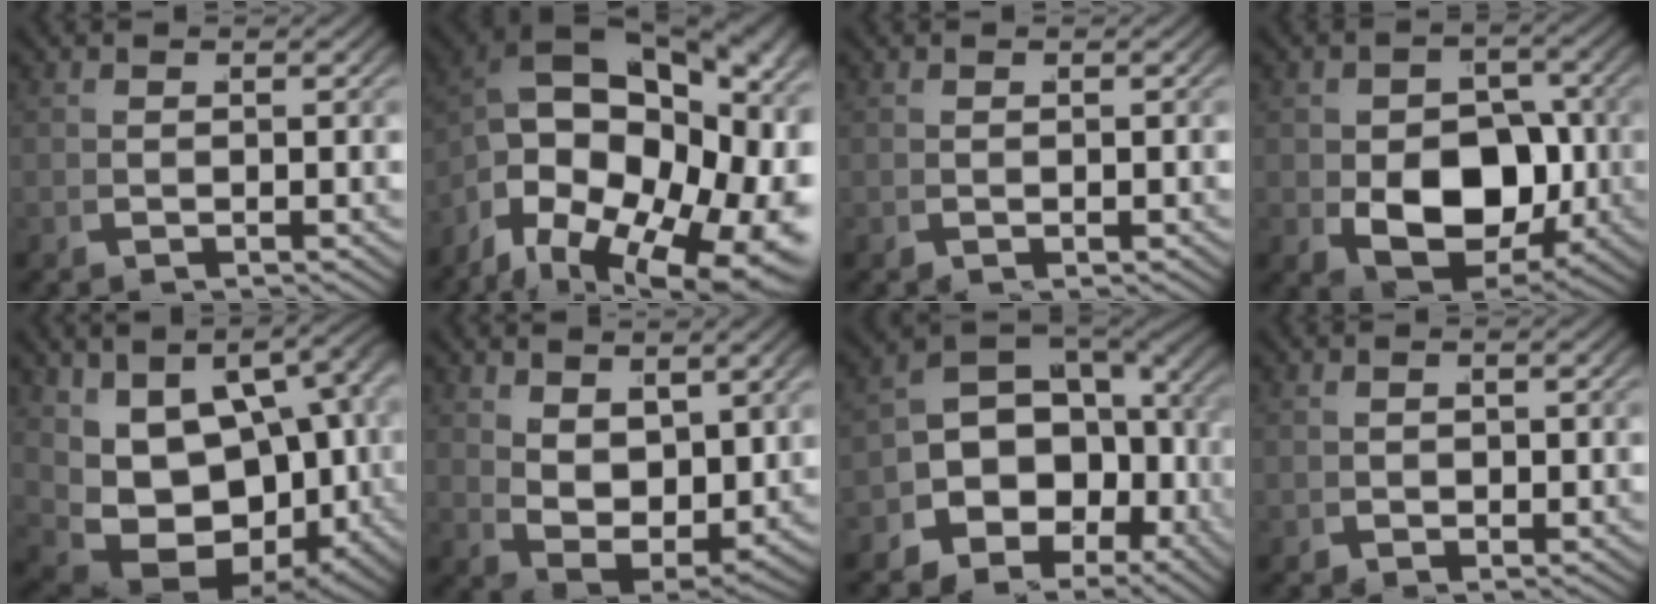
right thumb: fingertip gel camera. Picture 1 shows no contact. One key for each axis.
{"total": 20.2, "fx": -1.1, "fy": 13.6, "fz": 14.8, "tx": -0.284, "ty": -0.081, "tz": 0.017}
{"total": 0.0}
{"total": 9.6, "fx": -0.4, "fy": 6.7, "fz": 6.9, "tx": -0.135, "ty": -0.044, "tz": 0.018}
{"total": 15.1, "fx": -0.8, "fy": 9.7, "fz": 11.5, "tx": -0.213, "ty": -0.048, "tz": 0.020}
{"total": 6.3, "fx": 1.3, "fy": 3.8, "fz": 4.8, "tx": -0.110, "ty": -0.028, "tz": 0.041}
{"total": 12.2, "fx": -1.7, "fy": 9.5, "fz": 7.6, "tx": -0.148, "ty": -0.034, "tz": -0.015}
{"total": 1.3, "fx": 0.2, "fy": 1.1, "fz": 0.8, "tx": -0.021, "ty": -0.003, "tz": 0.007}